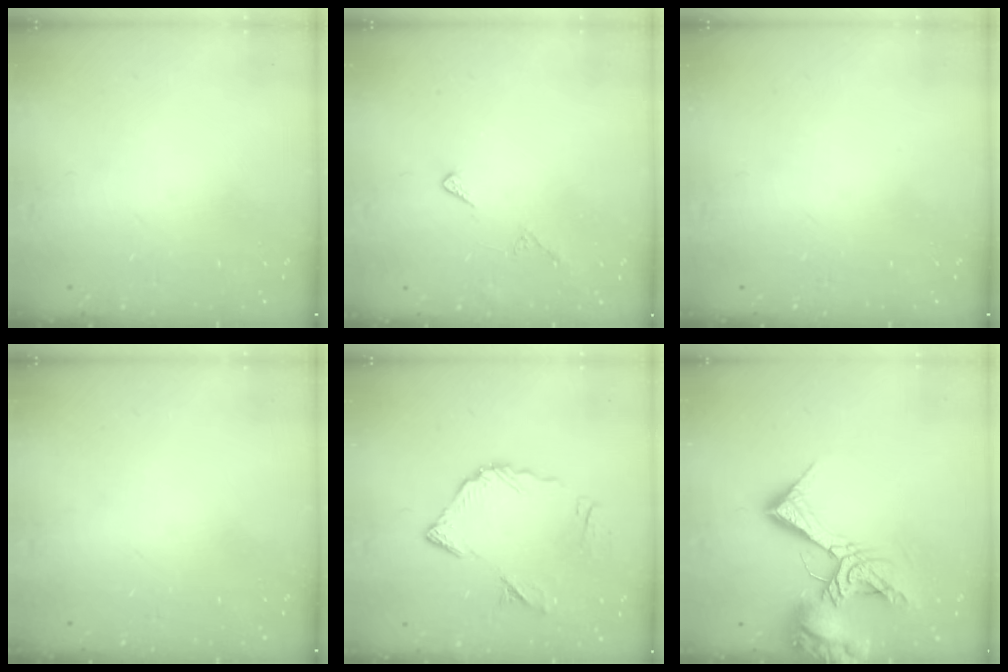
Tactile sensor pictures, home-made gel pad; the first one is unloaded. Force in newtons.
{"total": 6.3, "press": 6.3, "slide": 0.6}
{"total": 0.0}
{"total": 0.0}
{"total": 12.6, "press": 12.5, "slide": 1.5}
{"total": 15.3, "press": 15.2, "slide": 2.3}